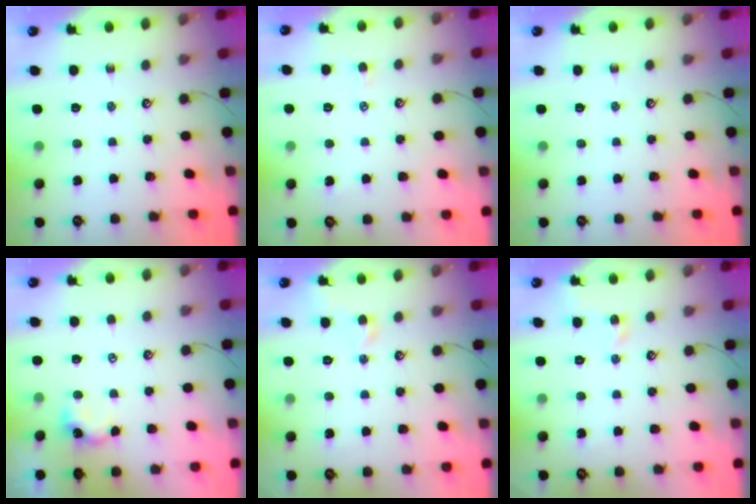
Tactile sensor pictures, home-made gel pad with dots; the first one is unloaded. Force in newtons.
{"total": 2.7, "press": 2.6, "slide": 0.3}
{"total": 0.0}
{"total": 0.6, "press": 0.5, "slide": 0.3}
{"total": 0.5, "press": 0.5, "slide": 0.3}
{"total": 1.6, "press": 1.5, "slide": 0.4}